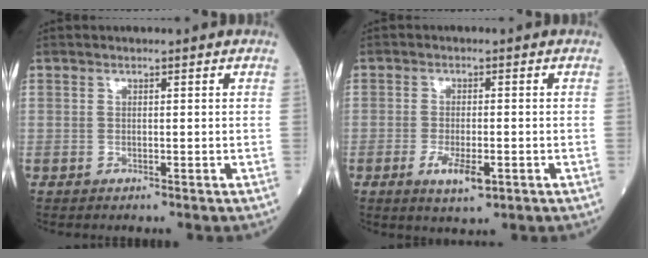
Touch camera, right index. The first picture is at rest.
{"total": 4.5, "force": [-1.9, 1.2, 3.9], "torque": [-0.076, -0.005, -0.025]}